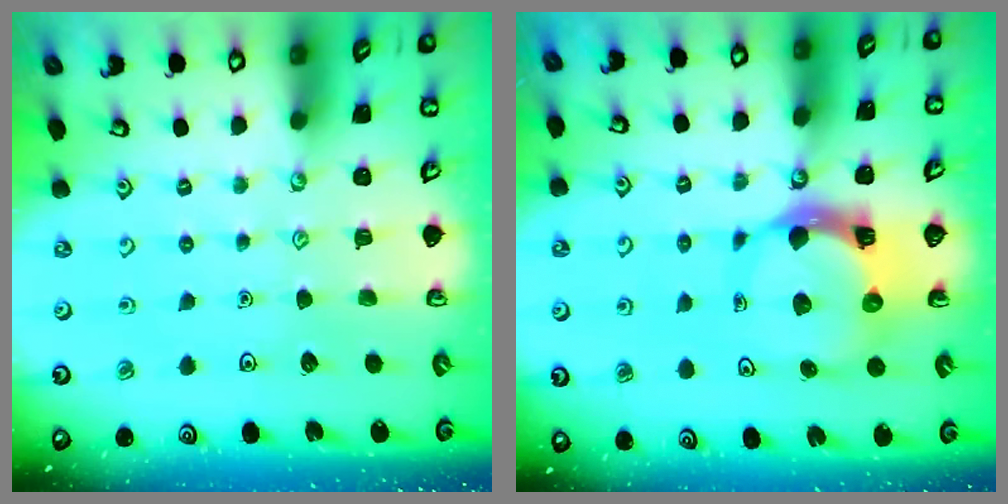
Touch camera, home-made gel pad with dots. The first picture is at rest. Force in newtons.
{"total": 8.2, "press": 8.1, "slide": 1.3}